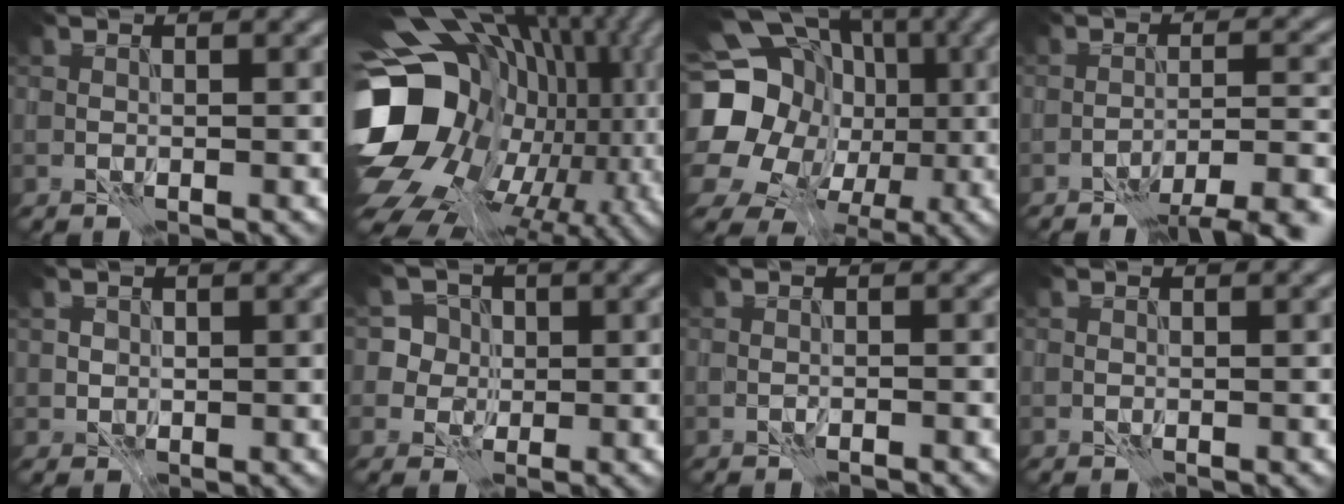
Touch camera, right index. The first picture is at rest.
{"total": 19.9, "force": [-1.6, 14.9, 13.1], "torque": [-0.249, -0.016, -0.003]}
{"total": 21.2, "force": [-0.7, 18.8, 9.9], "torque": [-0.200, -0.008, -0.038]}
{"total": 6.5, "force": [-5.1, 1.5, 3.9], "torque": [-0.052, 0.006, -0.067]}
{"total": 1.1, "force": [0.6, 0.9, 0.1], "torque": [-0.001, 0.000, 0.012]}
{"total": 4.9, "force": [1.4, 4.6, 1.2], "torque": [-0.006, 0.029, 0.006]}
{"total": 0.8, "force": [-0.8, -0.1, 0.0], "torque": [0.001, 0.001, -0.013]}
{"total": 0.0}